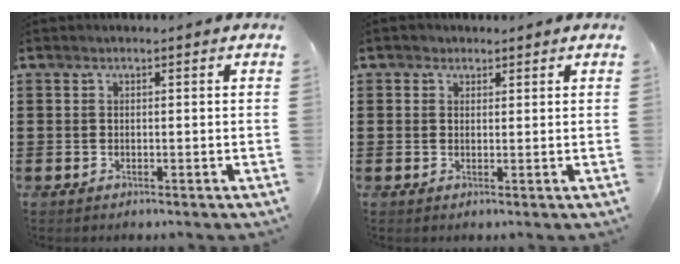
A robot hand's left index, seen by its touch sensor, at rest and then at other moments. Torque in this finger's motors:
{"motor_torque": [-0.07, -0.07, 0.03, 0.02]}